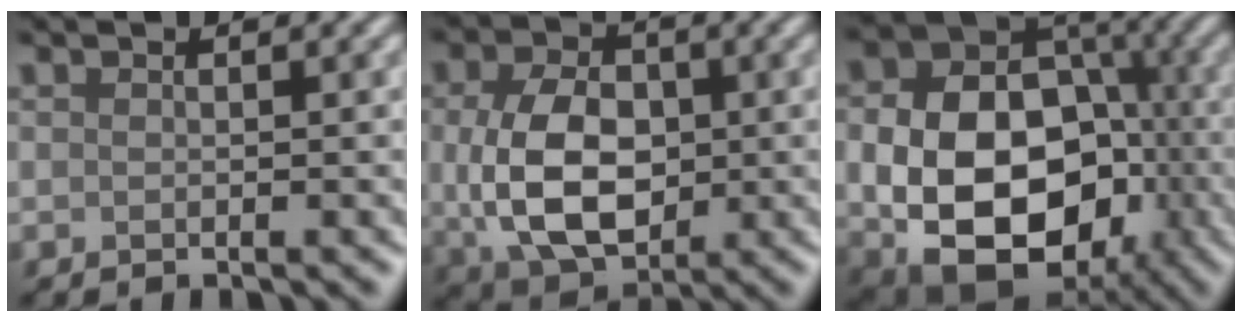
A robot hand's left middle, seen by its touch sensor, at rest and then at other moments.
{"total": 8.7, "force": [-0.2, 6.0, 6.3], "torque": [-0.137, -0.009, 0.002]}
{"total": 14.6, "force": [-2.7, 10.6, 9.6], "torque": [-0.172, -0.034, -0.044]}